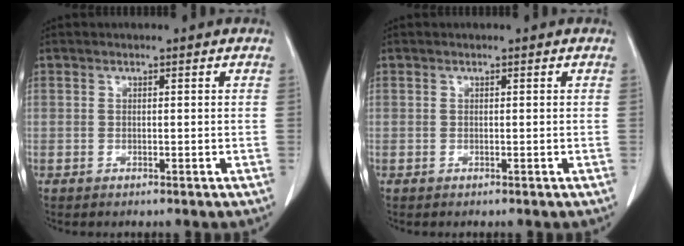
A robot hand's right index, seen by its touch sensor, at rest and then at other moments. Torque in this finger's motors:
{"motor_torque": [0.00, 0.00, 0.00, 0.00]}